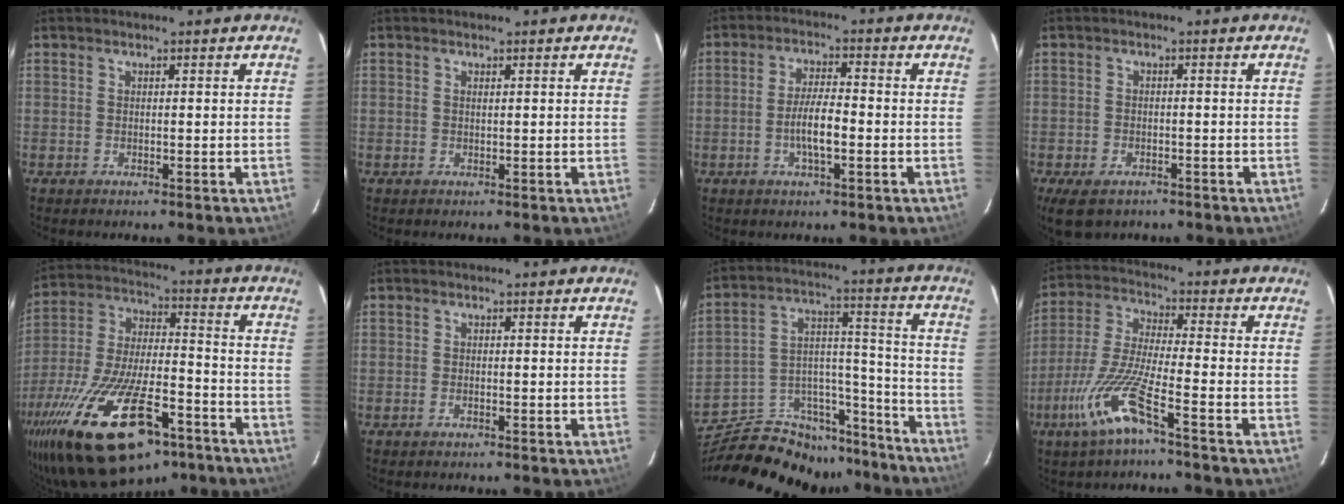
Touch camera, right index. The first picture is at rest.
{"total": 0.0}
{"total": 5.8, "force": [-1.8, 1.4, 5.4], "torque": [-0.106, 0.003, -0.033]}
{"total": 6.4, "force": [-4.2, 3.6, 3.3], "torque": [-0.078, -0.018, -0.067]}
{"total": 29.6, "force": [-18.3, 12.0, 19.9], "torque": [-0.402, -0.041, -0.286]}
{"total": 0.6, "force": [-0.5, 0.2, 0.4], "torque": [-0.009, 0.001, -0.010]}
{"total": 23.9, "force": [-20.0, 10.2, 7.9], "torque": [-0.156, 0.059, -0.285]}
{"total": 11.2, "force": [-6.0, 0.9, 9.4], "torque": [-0.209, -0.007, -0.120]}